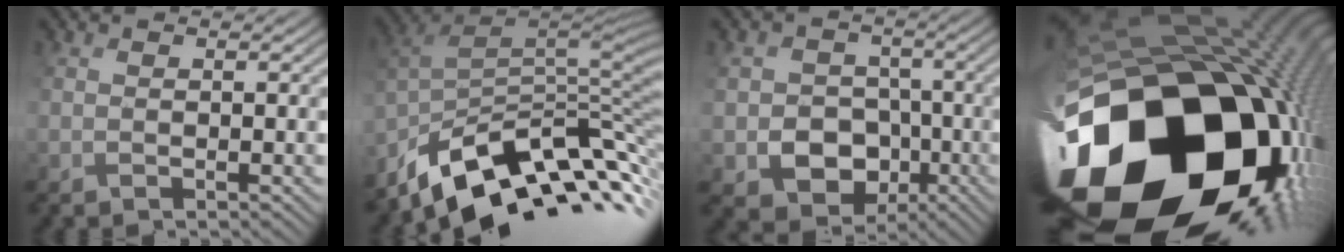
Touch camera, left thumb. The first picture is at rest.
{"total": 12.3, "force": [-8.9, 4.7, 7.2], "torque": [-0.163, 0.000, -0.150]}
{"total": 6.4, "force": [-2.2, 5.7, 2.1], "torque": [-0.042, -0.013, -0.042]}
{"total": 22.1, "force": [-6.7, 15.9, 13.8], "torque": [-0.269, -0.079, -0.065]}